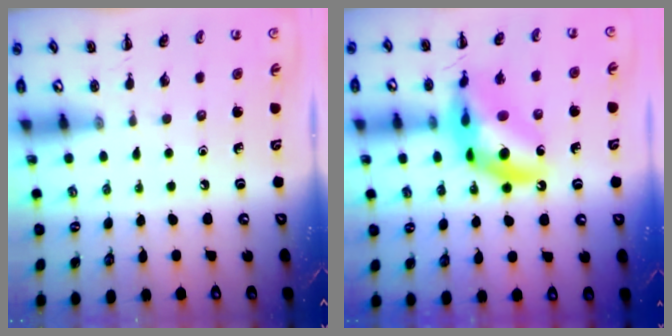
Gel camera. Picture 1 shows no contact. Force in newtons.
{"total": 15.3, "press": 14.8, "slide": 3.9}